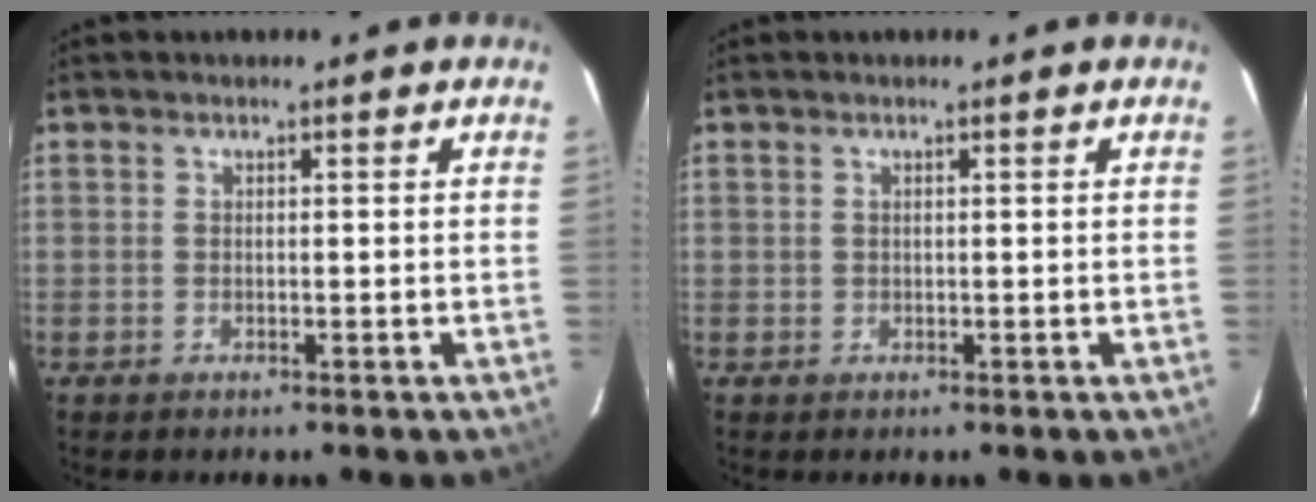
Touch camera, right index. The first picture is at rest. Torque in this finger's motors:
{"motor_torque": [0.00, 0.08, 0.04, 0.00]}